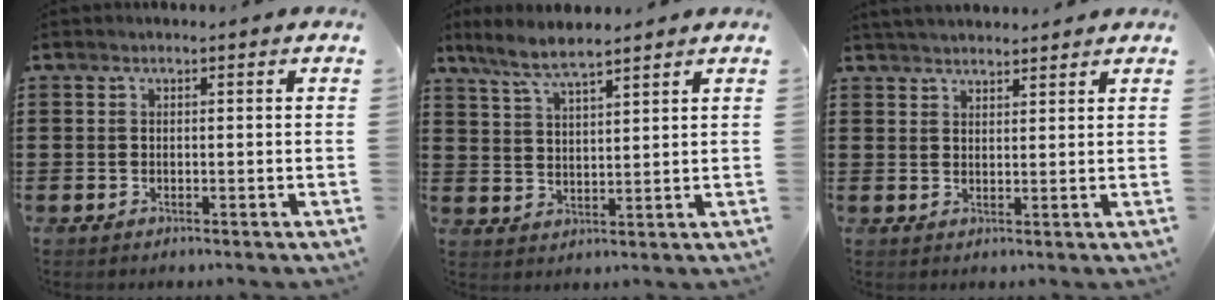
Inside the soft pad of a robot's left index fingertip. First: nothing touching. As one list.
[{"total": 5.1, "force": [4.4, 0.7, 2.5], "torque": [-0.065, -0.009, 0.079]}, {"total": 2.7, "force": [2.7, 0.2, 0.2], "torque": [-0.011, -0.002, 0.053]}]